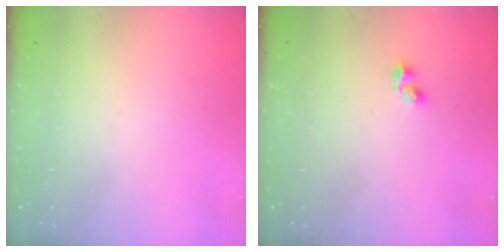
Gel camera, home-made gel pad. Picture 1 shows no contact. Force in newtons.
{"total": 2.2, "press": 2.1, "slide": 0.6}